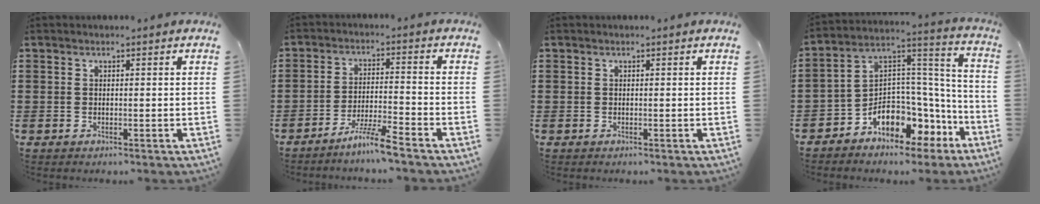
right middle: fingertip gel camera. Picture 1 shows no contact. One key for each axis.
{"total": 5.6, "fx": -4.8, "fy": -0.4, "fz": 2.8, "tx": -0.059, "ty": -0.012, "tz": -0.093}
{"total": 0.0}
{"total": 6.3, "fx": -4.1, "fy": 4.1, "fz": 2.4, "tx": -0.069, "ty": -0.020, "tz": -0.082}